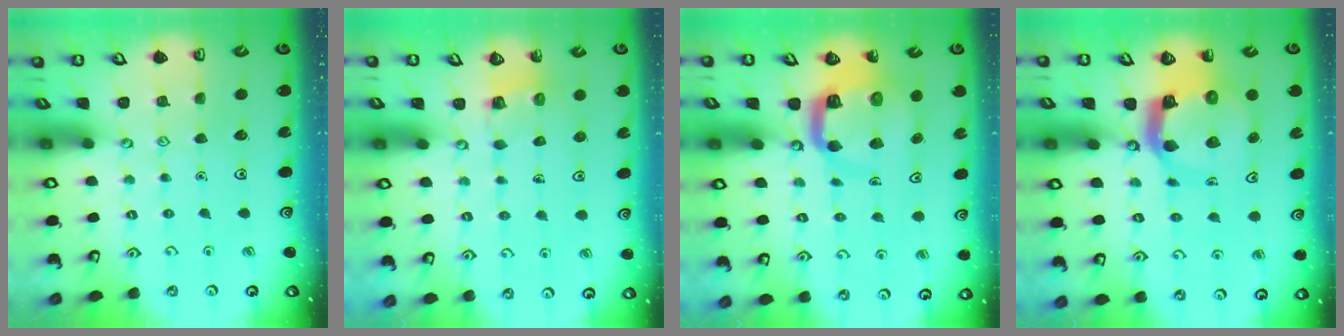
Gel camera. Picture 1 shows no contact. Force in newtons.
{"total": 2.6, "press": 2.6, "slide": 0.3}
{"total": 8.8, "press": 8.7, "slide": 1.1}
{"total": 11.4, "press": 11.3, "slide": 1.5}